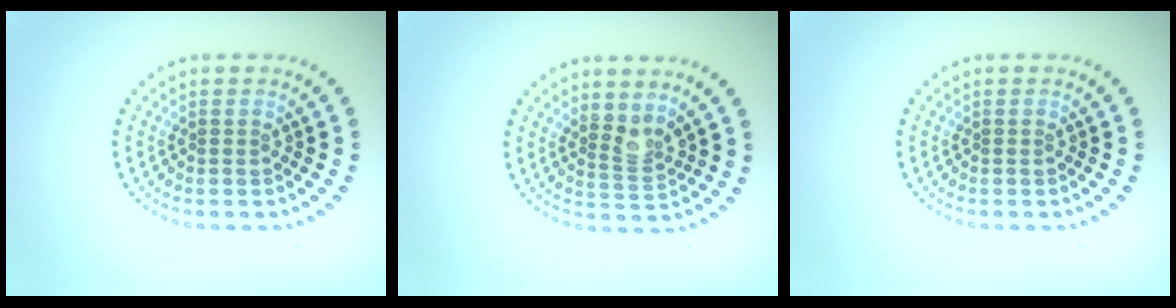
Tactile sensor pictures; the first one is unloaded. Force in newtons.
{"total": 2.1, "press": 1.5, "slide": 1.4}
{"total": 0.0}